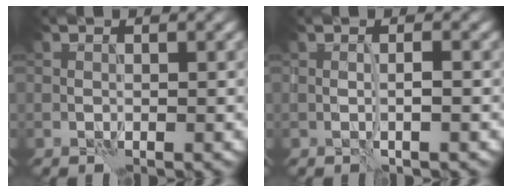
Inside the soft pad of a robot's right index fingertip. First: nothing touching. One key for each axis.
{"total": 0.6, "fx": 0.4, "fy": -0.1, "fz": 0.5, "tx": -0.009, "ty": -0.003, "tz": 0.001}